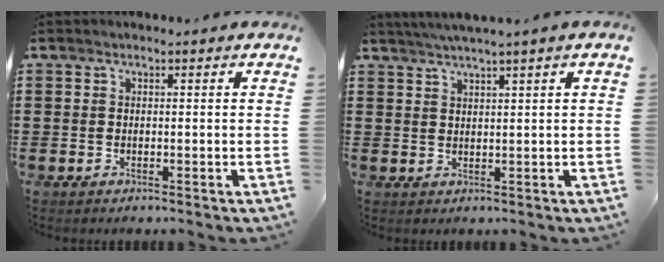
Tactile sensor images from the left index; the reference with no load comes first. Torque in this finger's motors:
{"motor_torque": [2.14, 0.00, 0.38, 0.05]}